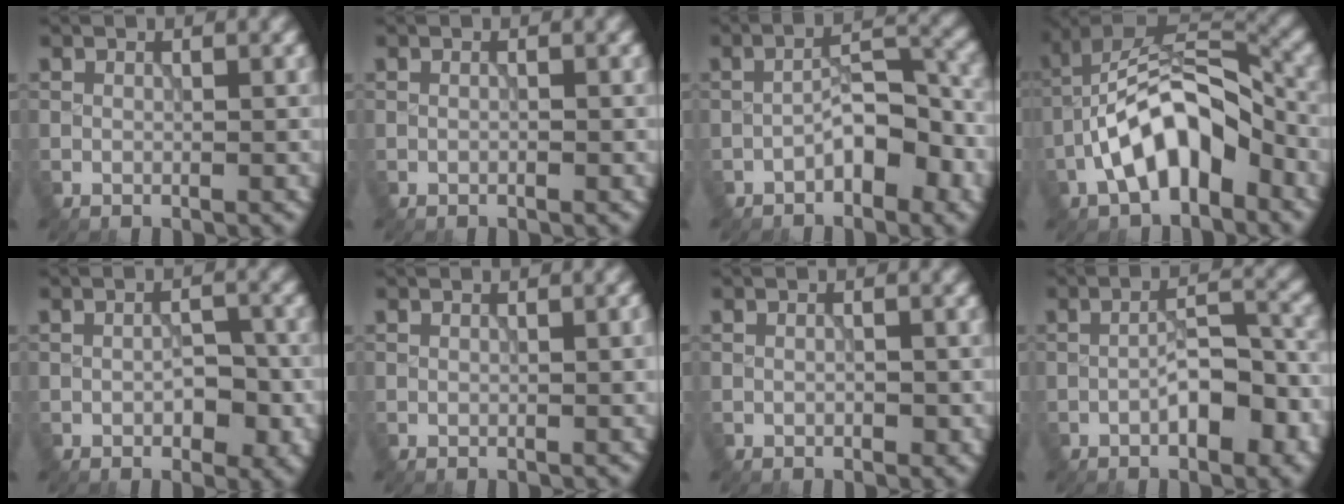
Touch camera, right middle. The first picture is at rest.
{"total": 0.0}
{"total": 4.9, "force": [-2.2, 2.1, 3.9], "torque": [-0.056, 0.019, -0.038]}
{"total": 10.3, "force": [-4.0, 5.0, 8.1], "torque": [-0.151, 0.018, -0.075]}
{"total": 3.2, "force": [-0.8, 1.6, 2.6], "torque": [-0.038, -0.002, -0.010]}
{"total": 1.0, "force": [0.1, 0.1, 1.0], "torque": [-0.013, 0.001, 0.001]}
{"total": 1.0, "force": [-0.3, 0.5, 0.8], "torque": [-0.015, 0.000, -0.003]}
{"total": 5.7, "force": [-2.1, 2.2, 4.8], "torque": [-0.073, 0.009, -0.034]}